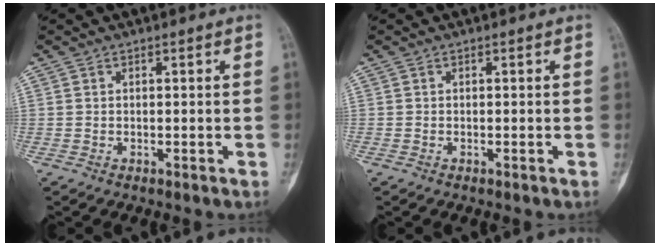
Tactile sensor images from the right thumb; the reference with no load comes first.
{"total": 0.0}